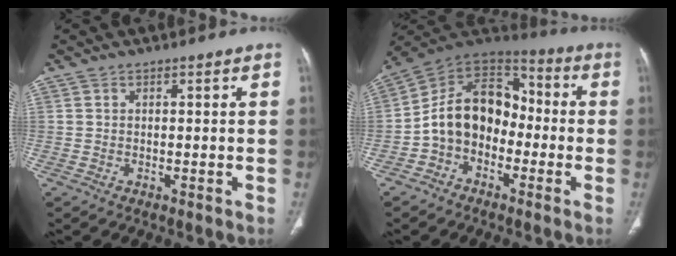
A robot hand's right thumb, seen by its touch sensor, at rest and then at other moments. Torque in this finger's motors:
{"motor_torque": [2.18, 2.07, 1.55, -0.90, 0.15]}